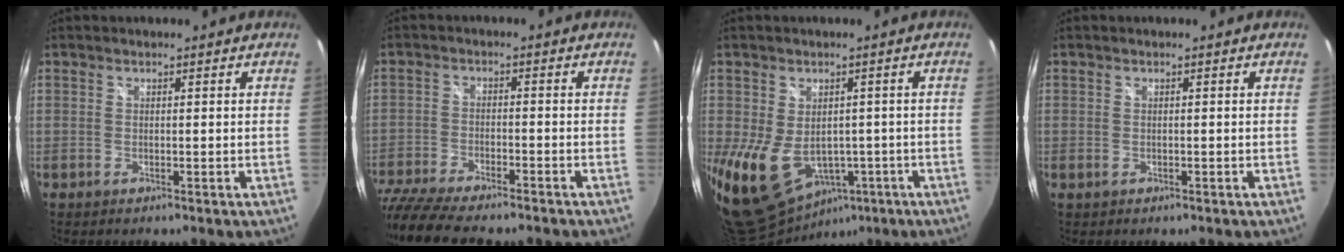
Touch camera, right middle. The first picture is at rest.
{"total": 14.6, "force": [-12.4, 2.9, 7.1], "torque": [-0.163, -0.048, -0.212]}
{"total": 15.8, "force": [-4.7, 11.9, 9.3], "torque": [-0.229, -0.032, -0.048]}
{"total": 0.8, "force": [-0.3, 0.6, 0.4], "torque": [-0.008, -0.001, -0.003]}